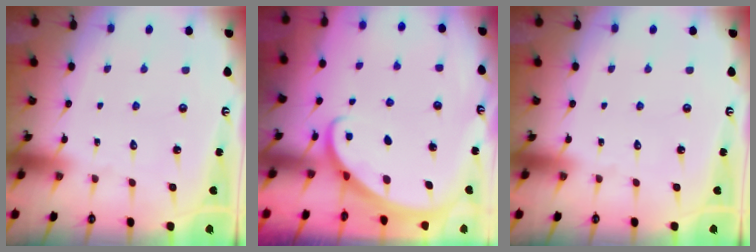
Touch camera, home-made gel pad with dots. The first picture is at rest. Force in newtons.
{"total": 2.8, "press": 2.8, "slide": 0.3}
{"total": 0.0}